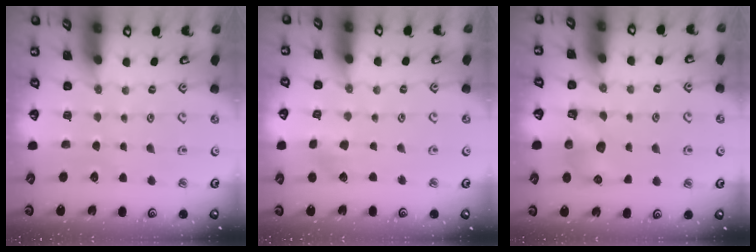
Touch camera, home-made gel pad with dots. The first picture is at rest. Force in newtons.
{"total": 2.7, "press": 2.7, "slide": 0.3}
{"total": 6.7, "press": 6.7, "slide": 0.3}